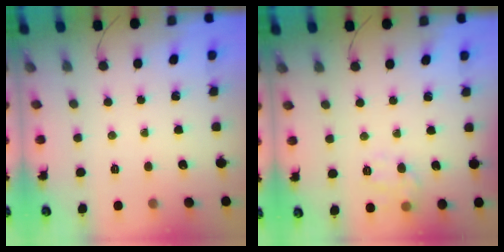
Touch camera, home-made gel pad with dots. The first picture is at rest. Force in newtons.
{"total": 9.1, "press": 9.1, "slide": 0.6}